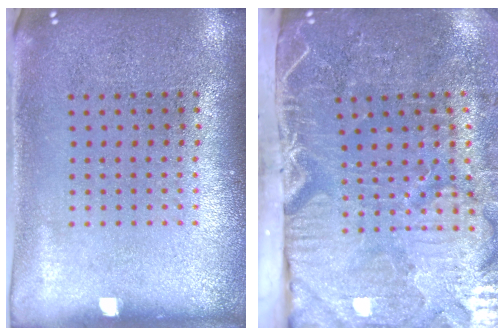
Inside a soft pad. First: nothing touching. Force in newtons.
{"total": 5.4, "press": 4.4, "slide": 3.1}